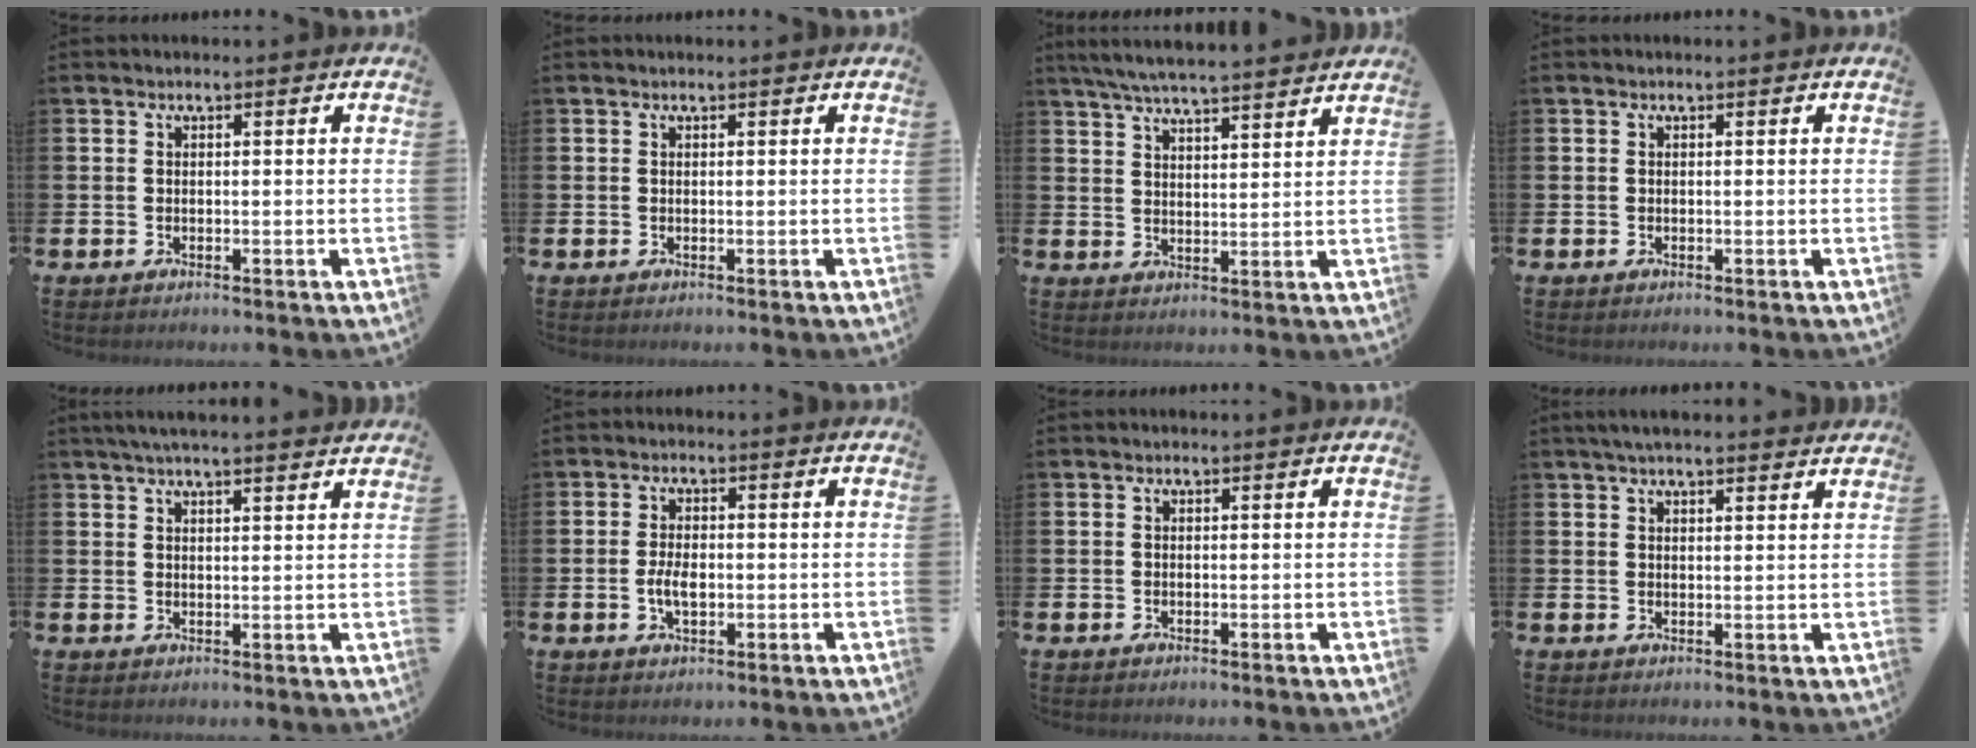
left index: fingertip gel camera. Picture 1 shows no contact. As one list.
[{"total": 0.0}, {"total": 6.0, "force": [5.8, 0.2, 1.6], "torque": [-0.049, -0.029, 0.103]}, {"total": 0.0}, {"total": 3.5, "force": [3.3, -0.1, 1.2], "torque": [-0.025, -0.009, 0.059]}, {"total": 3.2, "force": [-0.4, 1.7, 2.7], "torque": [-0.036, -0.002, -0.010]}, {"total": 0.0}, {"total": 3.2, "force": [2.9, 0.5, 1.3], "torque": [-0.031, -0.002, 0.052]}]